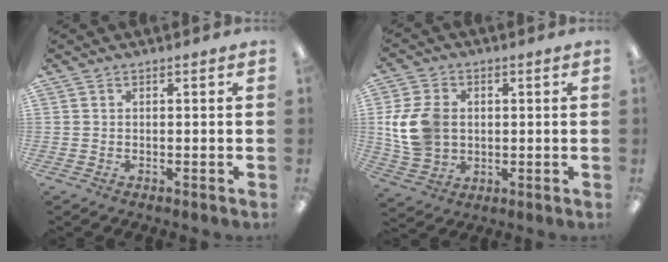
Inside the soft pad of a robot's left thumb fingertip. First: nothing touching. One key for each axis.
{"total": 11.4, "fx": 1.0, "fy": 9.0, "fz": 7.0, "tx": -0.149, "ty": 0.015, "tz": 0.021}